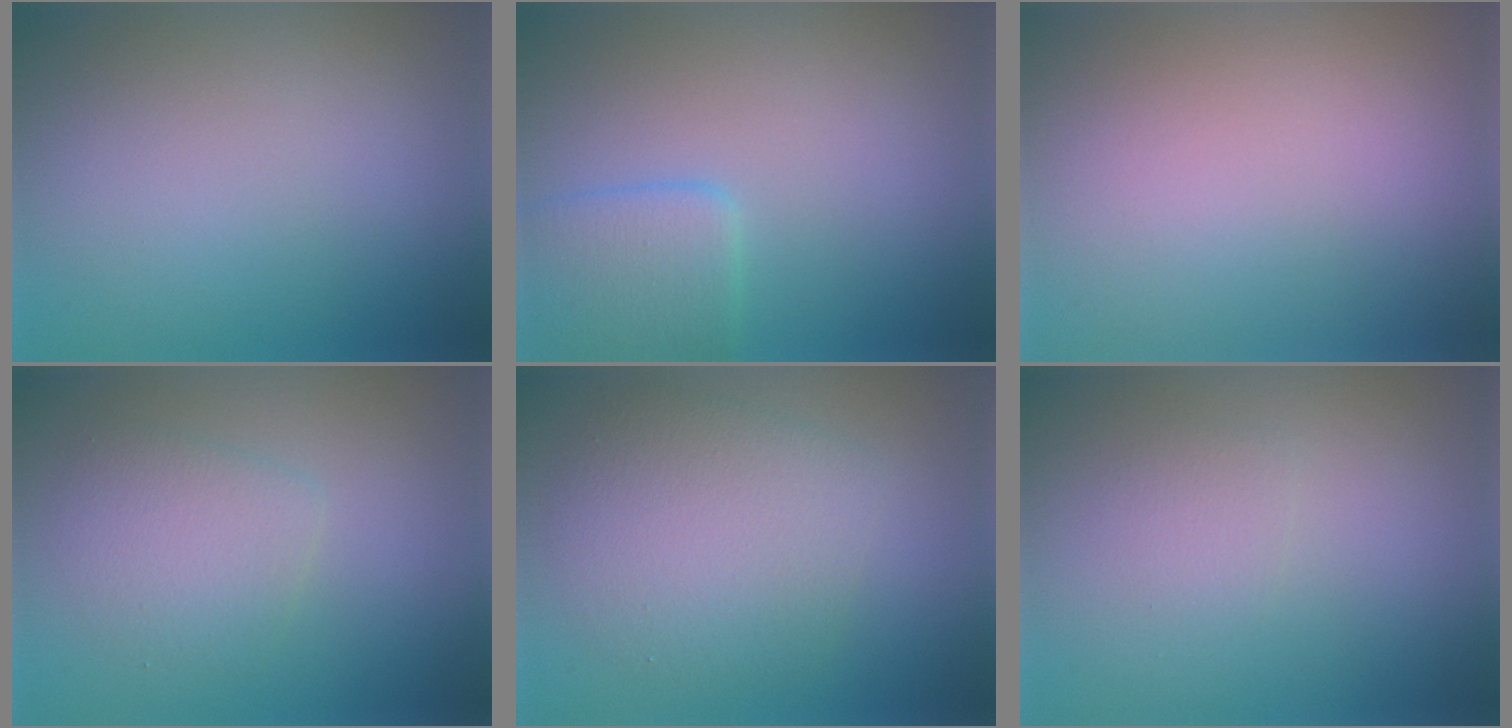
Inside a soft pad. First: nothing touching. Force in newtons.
{"total": 2.9, "press": 2.9, "slide": 0.2}
{"total": 0.5, "press": 0.5, "slide": 0.0}
{"total": 2.8, "press": 2.8, "slide": 0.1}
{"total": 5.2, "press": 5.2, "slide": 0.1}
{"total": 1.2, "press": 1.2, "slide": 0.0}